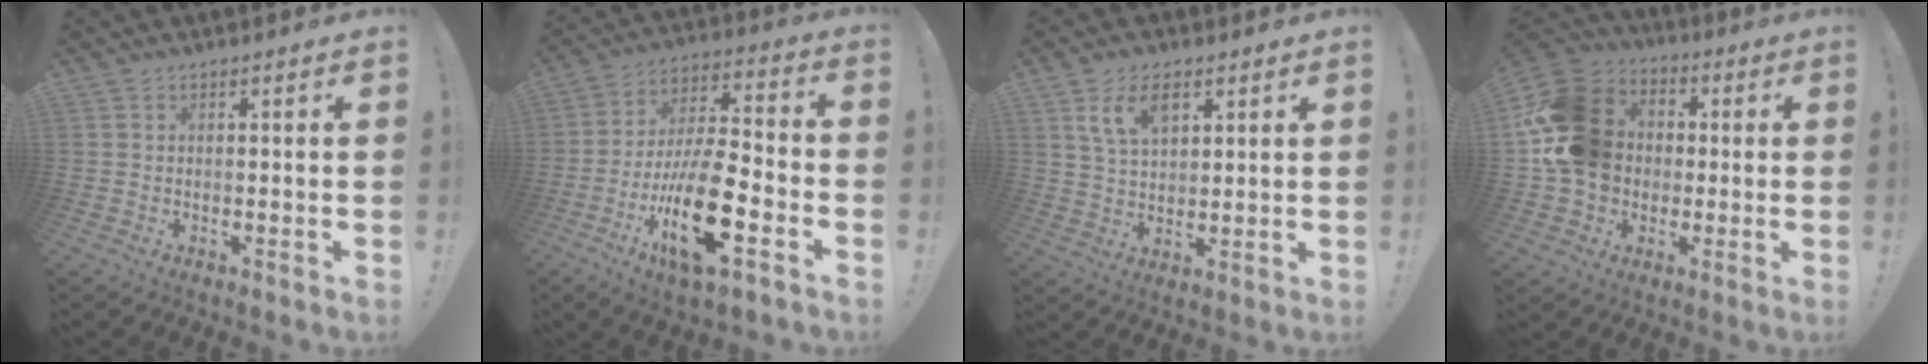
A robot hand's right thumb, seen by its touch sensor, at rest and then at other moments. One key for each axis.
{"total": 9.9, "fx": -3.5, "fy": 3.0, "fz": 8.8, "tx": -0.162, "ty": 0.001, "tz": -0.065}
{"total": 9.1, "fx": 4.9, "fy": 5.0, "fz": 5.8, "tx": -0.092, "ty": -0.012, "tz": 0.090}
{"total": 19.4, "fx": 0.7, "fy": 16.4, "fz": 10.4, "tx": -0.178, "ty": 0.012, "tz": 0.028}